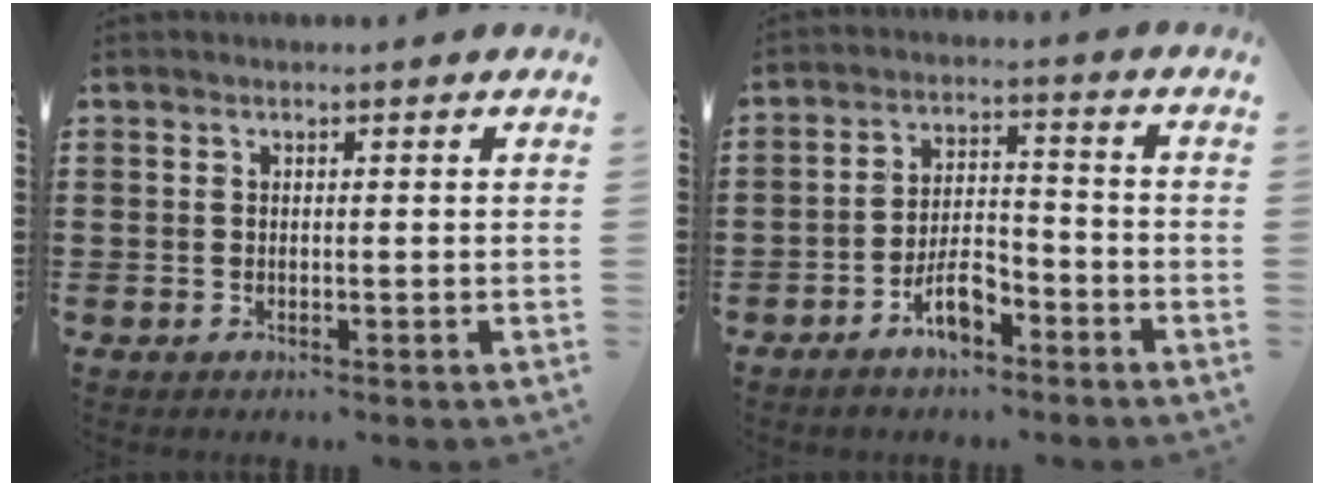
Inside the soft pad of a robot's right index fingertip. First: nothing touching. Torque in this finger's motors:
{"motor_torque": [1.08, -0.70, 0.32, 0.08]}